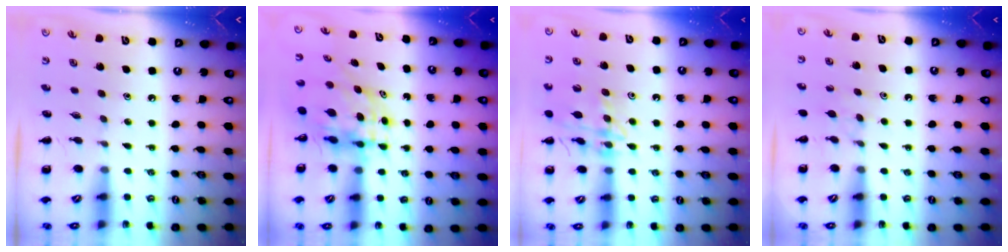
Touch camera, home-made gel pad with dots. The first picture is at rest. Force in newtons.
{"total": 6.5, "press": 6.3, "slide": 1.5}
{"total": 14.8, "press": 14.7, "slide": 1.2}
{"total": 4.7, "press": 4.3, "slide": 1.8}